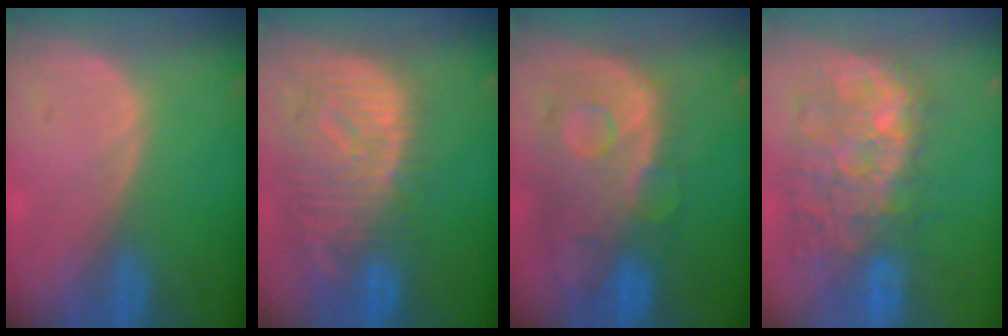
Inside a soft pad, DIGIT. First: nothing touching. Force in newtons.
{"total": 12.6, "press": 10.9, "slide": 6.3}
{"total": 11.6, "press": 9.8, "slide": 6.1}
{"total": 11.3, "press": 10.5, "slide": 4.1}